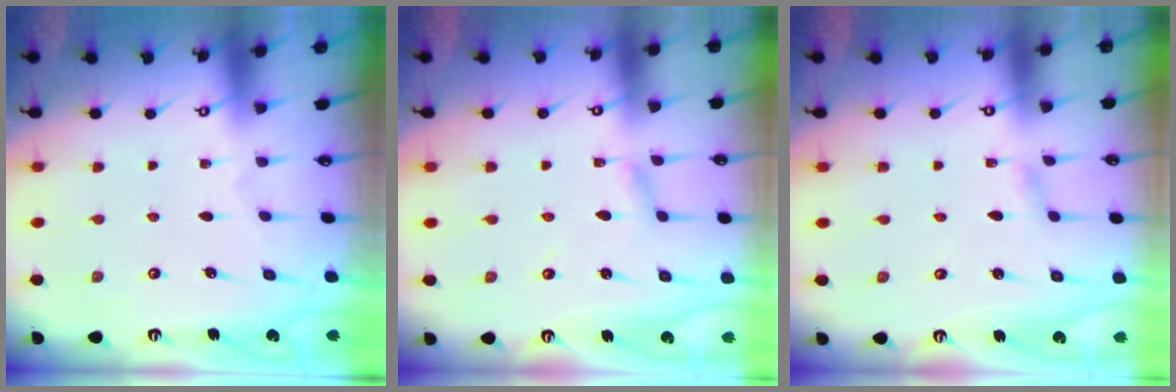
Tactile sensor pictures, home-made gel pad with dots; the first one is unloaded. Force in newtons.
{"total": 2.3, "press": 2.3, "slide": 0.1}
{"total": 1.2, "press": 1.2, "slide": 0.1}